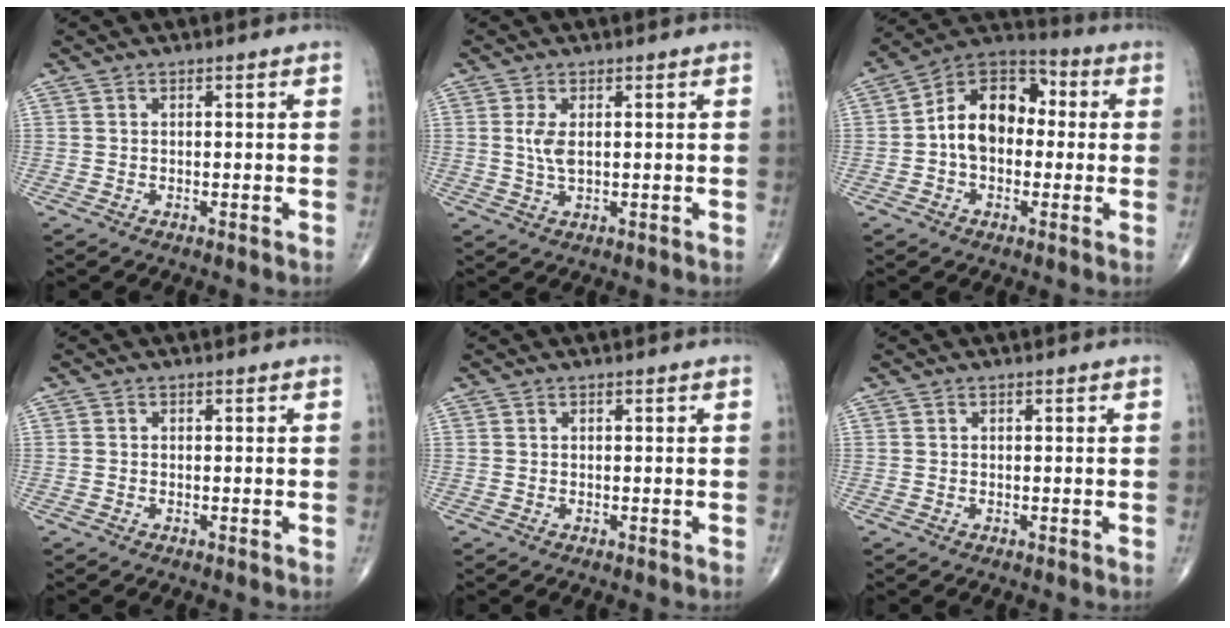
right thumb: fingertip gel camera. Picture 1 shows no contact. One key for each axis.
{"total": 3.5, "fx": 0.6, "fy": 1.4, "fz": 3.1, "tx": -0.070, "ty": -0.004, "tz": 0.016}
{"total": 13.4, "fx": 0.0, "fy": 9.4, "fz": 9.6, "tx": -0.129, "ty": 0.038, "tz": -0.017}
{"total": 0.0}
{"total": 0.0}
{"total": 0.0}